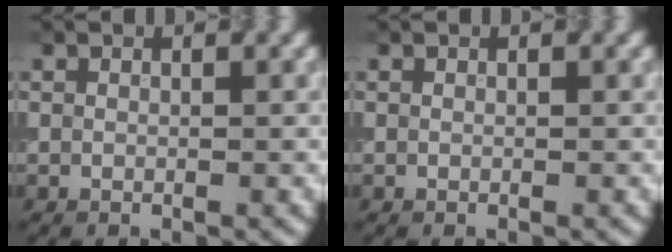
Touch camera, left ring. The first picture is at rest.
{"total": 0.0}